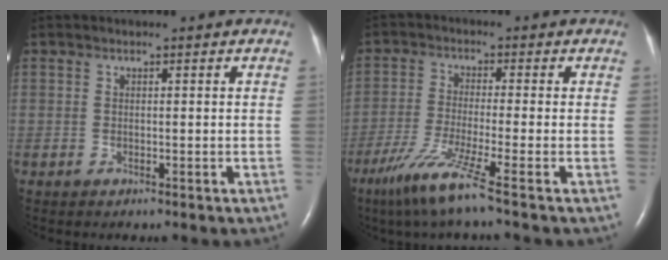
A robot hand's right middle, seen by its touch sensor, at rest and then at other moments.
{"total": 8.0, "force": [-5.1, -1.4, 6.0], "torque": [-0.119, -0.030, -0.105]}